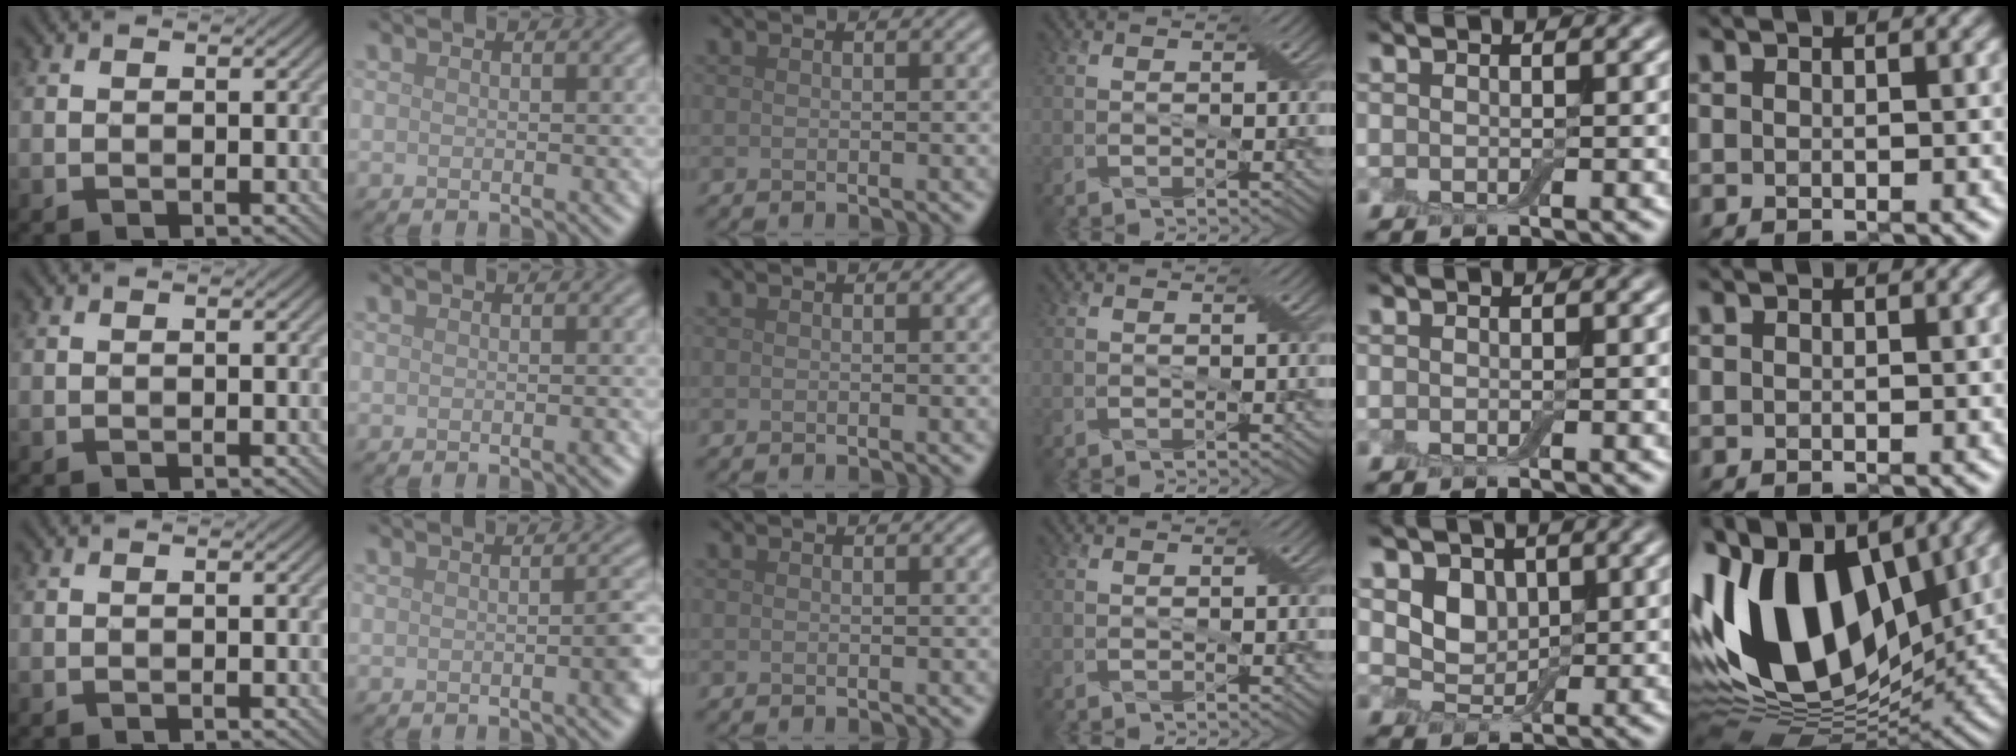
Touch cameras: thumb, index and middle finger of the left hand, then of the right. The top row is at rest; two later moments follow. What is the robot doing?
{"motion": "extract", "object": "drawer"}